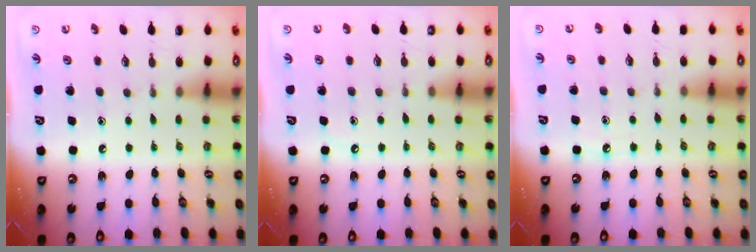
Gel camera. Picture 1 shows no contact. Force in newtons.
{"total": 3.4, "press": 3.4, "slide": 0.4}
{"total": 5.2, "press": 5.2, "slide": 0.6}